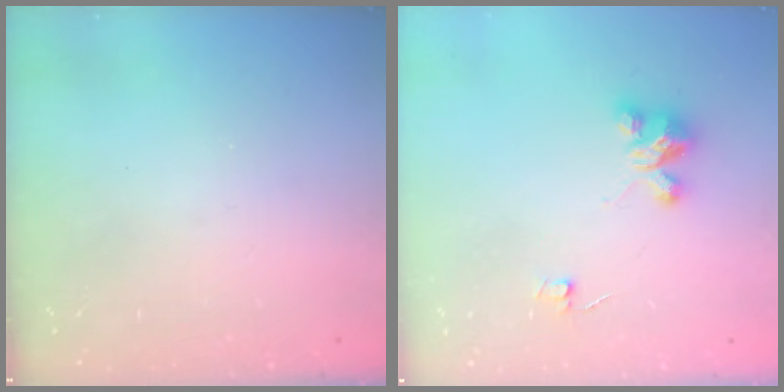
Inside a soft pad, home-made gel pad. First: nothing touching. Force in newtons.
{"total": 4.0, "press": 4.0, "slide": 0.2}